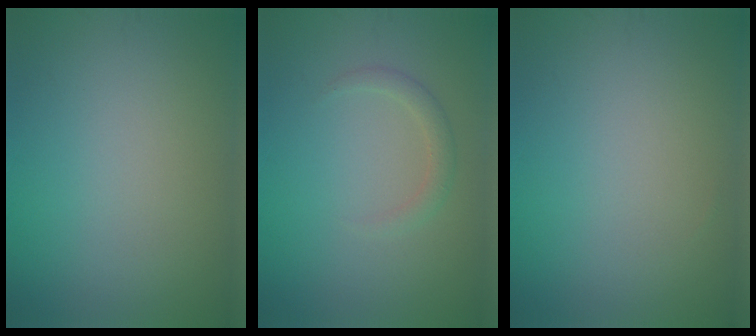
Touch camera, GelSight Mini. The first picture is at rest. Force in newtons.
{"total": 1.4, "press": 1.4, "slide": 0.1}
{"total": 0.0}